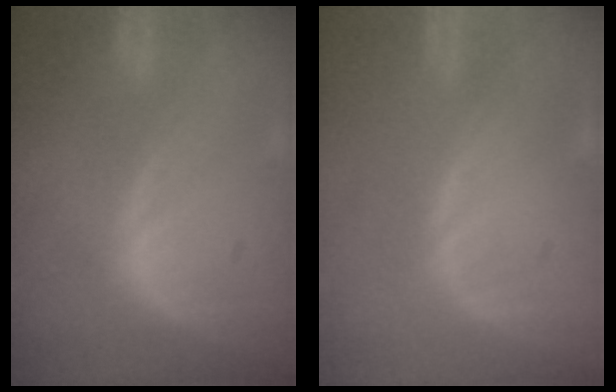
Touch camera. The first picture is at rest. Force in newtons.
{"total": 0.0}